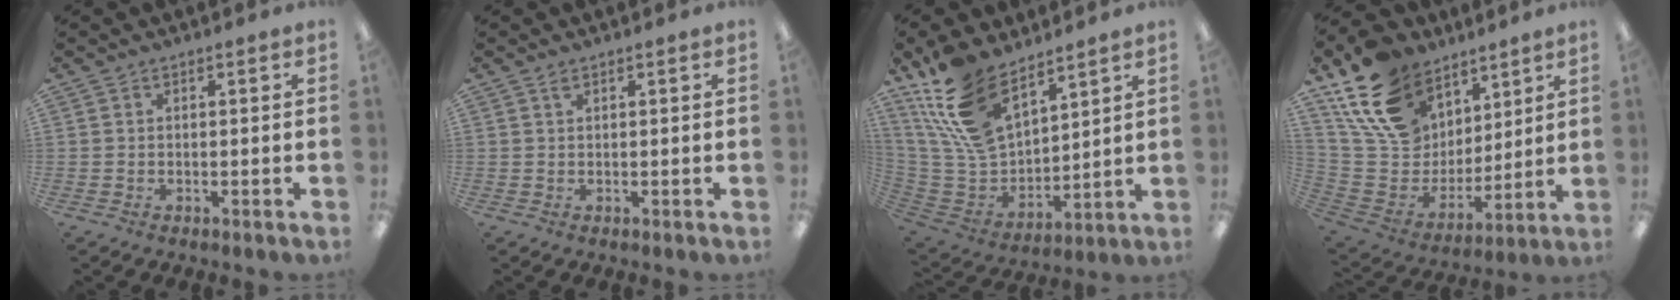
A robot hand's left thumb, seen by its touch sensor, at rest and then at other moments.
{"total": 0.9, "force": [0.6, 0.3, 0.5], "torque": [-0.014, 0.003, 0.011]}
{"total": 18.6, "force": [12.3, 9.5, 10.3], "torque": [-0.248, -0.054, 0.230]}
{"total": 20.5, "force": [12.3, 13.7, 8.9], "torque": [-0.181, -0.053, 0.238]}